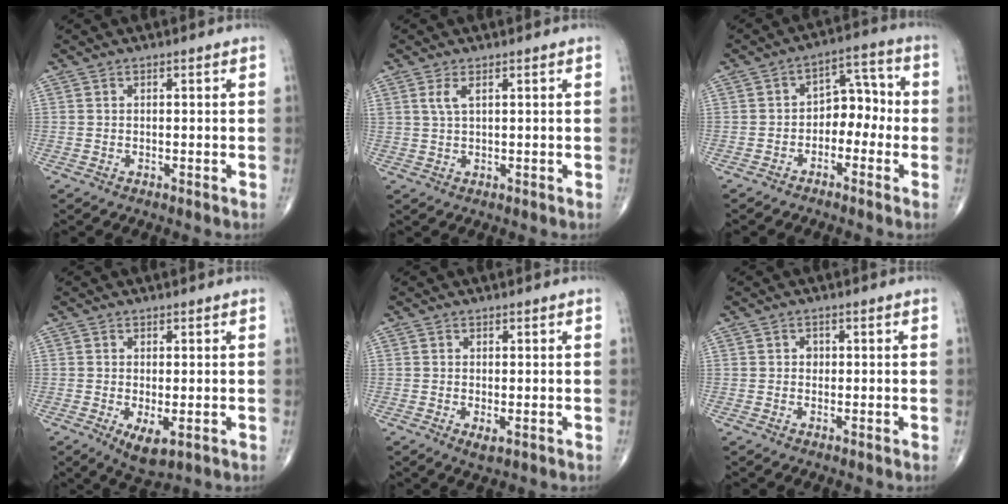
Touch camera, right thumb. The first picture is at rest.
{"total": 2.4, "force": [1.1, 0.8, 1.9], "torque": [-0.045, 0.001, 0.028]}
{"total": 7.4, "force": [-1.8, 5.1, 5.1], "torque": [-0.040, 0.043, -0.042]}
{"total": 4.9, "force": [-1.4, 2.1, 4.3], "torque": [-0.074, -0.014, -0.014]}
{"total": 1.9, "force": [-0.5, 0.8, 1.7], "torque": [-0.031, -0.006, -0.005]}
{"total": 1.1, "force": [0.1, 1.0, 0.5], "torque": [0.000, 0.003, 0.000]}